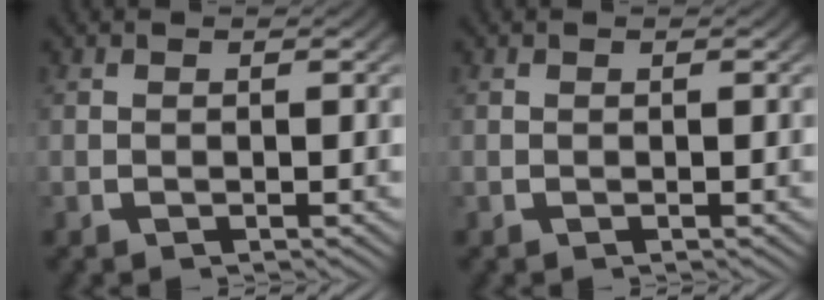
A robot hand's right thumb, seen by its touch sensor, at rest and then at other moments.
{"total": 0.0}